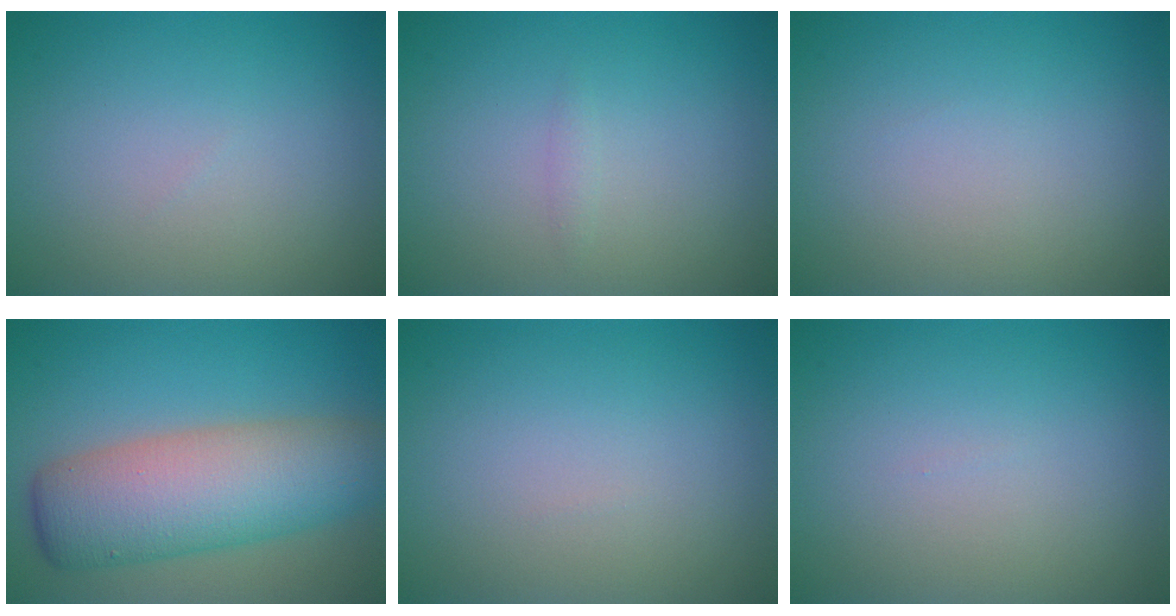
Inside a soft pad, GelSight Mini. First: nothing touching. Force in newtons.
{"total": 0.6, "press": 0.6, "slide": 0.0}
{"total": 0.0}
{"total": 9.1, "press": 9.1, "slide": 0.2}
{"total": 0.0}
{"total": 0.0}